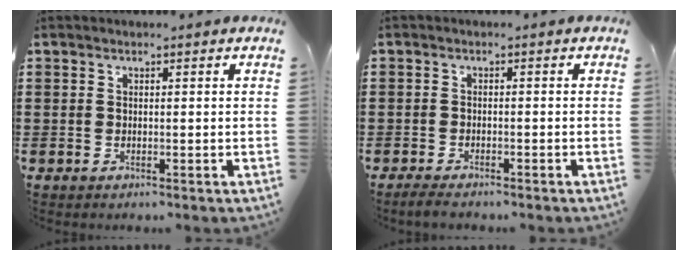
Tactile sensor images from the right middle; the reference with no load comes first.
{"total": 1.8, "force": [-1.7, 0.5, 0.3], "torque": [-0.009, 0.003, -0.036]}